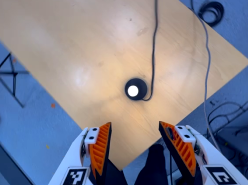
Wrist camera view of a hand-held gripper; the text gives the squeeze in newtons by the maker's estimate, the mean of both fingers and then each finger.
{"total": 0.0}